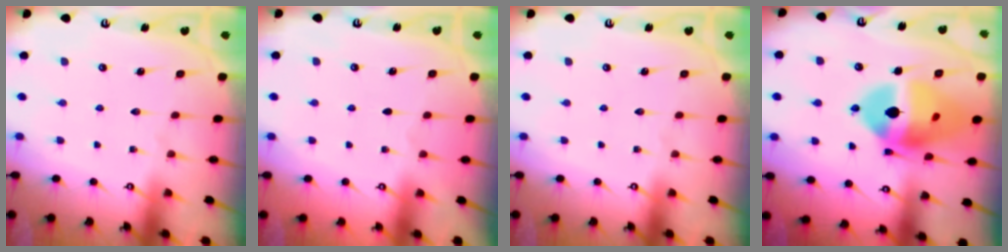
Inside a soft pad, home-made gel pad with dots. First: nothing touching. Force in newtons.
{"total": 0.0}
{"total": 0.0}
{"total": 18.5, "press": 17.5, "slide": 5.9}